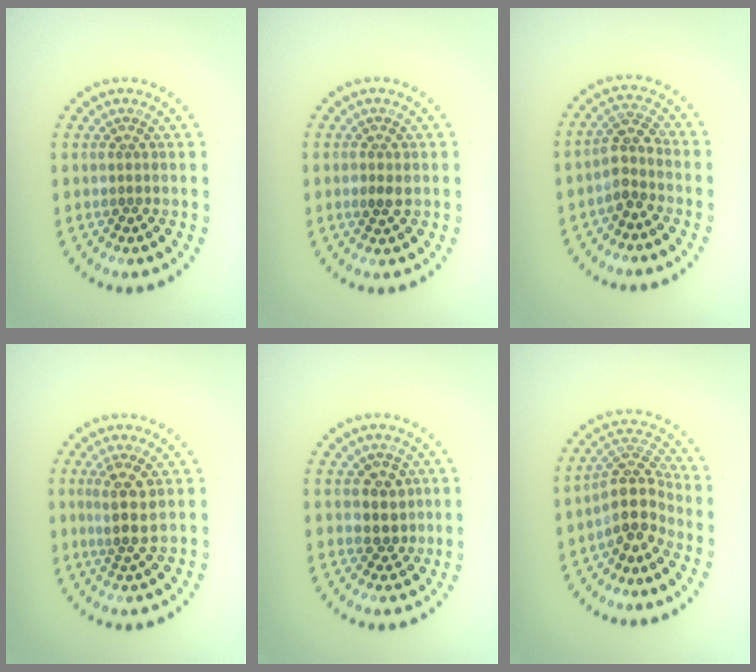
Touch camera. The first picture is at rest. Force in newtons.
{"total": 1.3, "press": 1.3, "slide": 0.1}
{"total": 2.6, "press": 2.0, "slide": 1.6}
{"total": 2.7, "press": 2.3, "slide": 1.4}
{"total": 2.6, "press": 2.3, "slide": 1.1}
{"total": 4.0, "press": 3.1, "slide": 2.5}